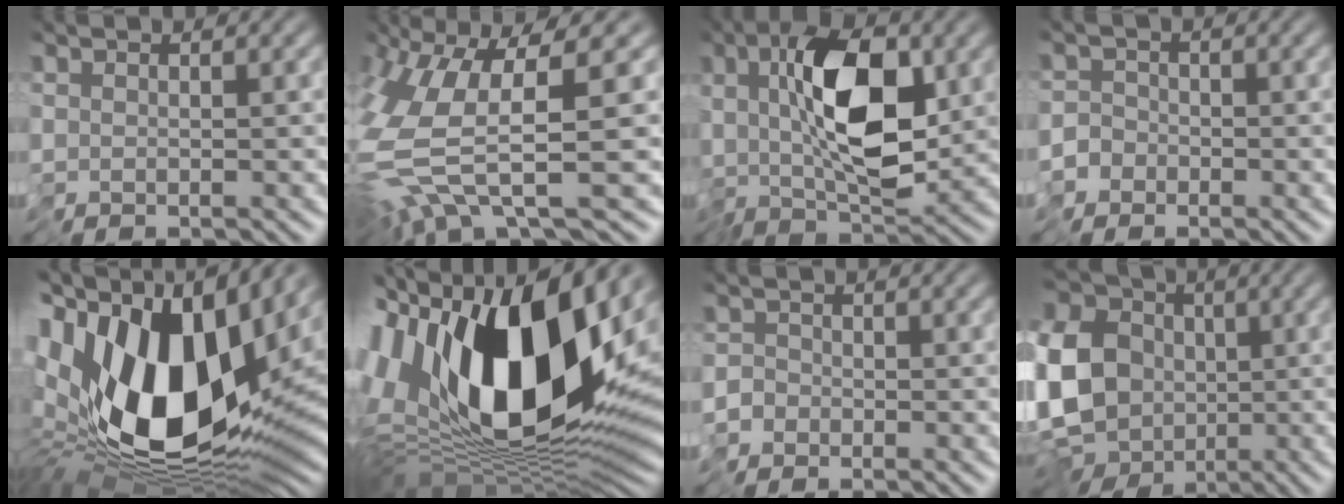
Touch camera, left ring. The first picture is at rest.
{"total": 8.1, "force": [-1.0, 1.4, 7.9], "torque": [-0.184, -0.009, -0.023]}
{"total": 9.1, "force": [1.4, 4.1, 8.0], "torque": [-0.146, 0.005, 0.021]}
{"total": 4.7, "force": [-3.4, 3.2, 0.1], "torque": [0.023, -0.007, -0.074]}
{"total": 16.6, "force": [2.9, 9.3, 13.5], "torque": [-0.258, -0.007, 0.047]}
{"total": 17.0, "force": [3.8, 8.6, 14.2], "torque": [-0.254, 0.002, 0.047]}
{"total": 3.8, "force": [-2.9, 2.6, 0.1], "torque": [0.032, -0.002, -0.059]}
{"total": 15.8, "force": [-2.2, 12.9, 8.8], "torque": [-0.190, -0.021, -0.055]}